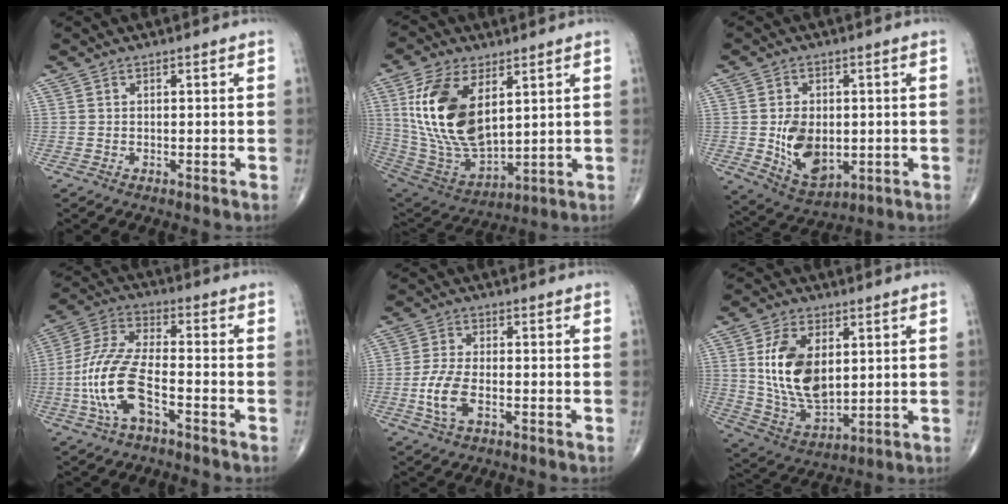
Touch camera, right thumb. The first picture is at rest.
{"total": 19.8, "force": [5.6, 10.4, 15.9], "torque": [-0.303, -0.029, 0.120]}
{"total": 10.5, "force": [-0.7, 6.9, 7.9], "torque": [-0.112, -0.009, 0.005]}
{"total": 13.5, "force": [-4.6, 5.5, 11.4], "torque": [-0.247, 0.037, -0.089]}
{"total": 6.6, "force": [-2.1, 3.2, 5.4], "torque": [-0.118, 0.010, -0.040]}
{"total": 15.0, "force": [2.8, 8.7, 11.8], "torque": [-0.206, -0.018, 0.064]}